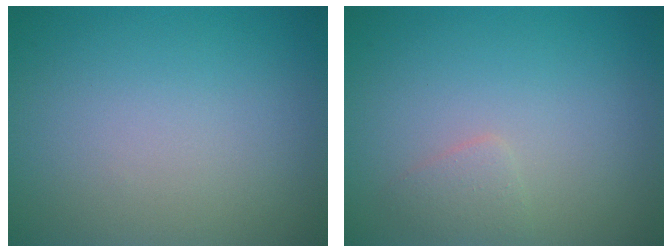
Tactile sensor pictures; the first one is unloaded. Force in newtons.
{"total": 1.1, "press": 1.1, "slide": 0.0}